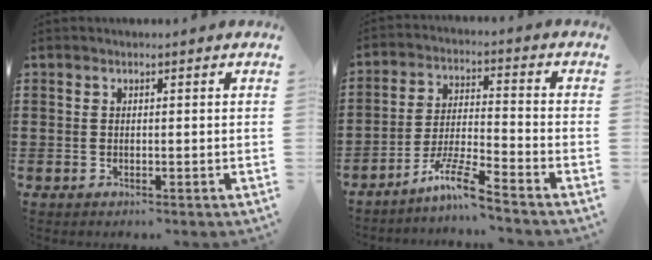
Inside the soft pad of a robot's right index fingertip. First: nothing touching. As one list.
[{"total": 7.5, "force": [-6.0, 0.0, 4.5], "torque": [-0.101, -0.009, -0.119]}]